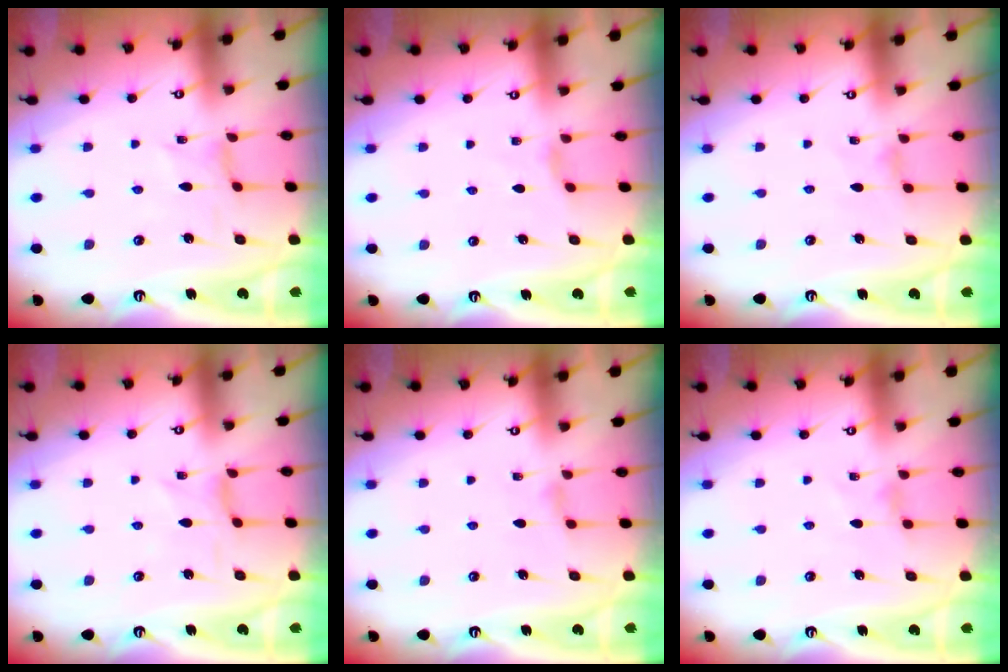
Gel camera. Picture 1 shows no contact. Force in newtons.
{"total": 0.7, "press": 0.6, "slide": 0.3}
{"total": 0.0}
{"total": 0.0}
{"total": 2.4, "press": 2.3, "slide": 0.5}
{"total": 1.3, "press": 1.3, "slide": 0.4}